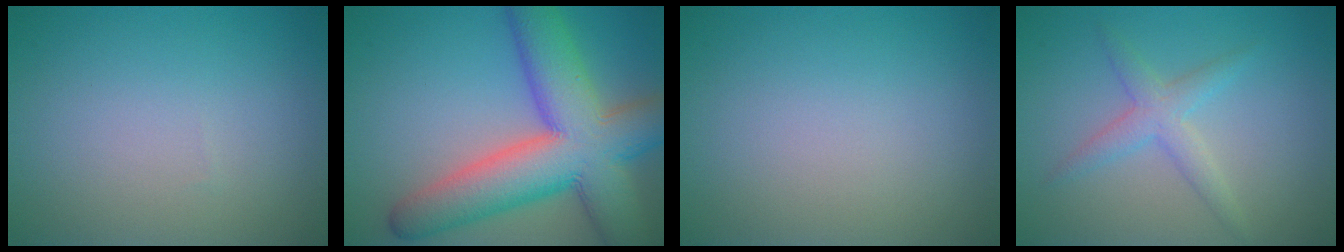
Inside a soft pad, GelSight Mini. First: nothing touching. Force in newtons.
{"total": 12.3, "press": 12.3, "slide": 0.5}
{"total": 0.0}
{"total": 2.5, "press": 2.5, "slide": 0.1}